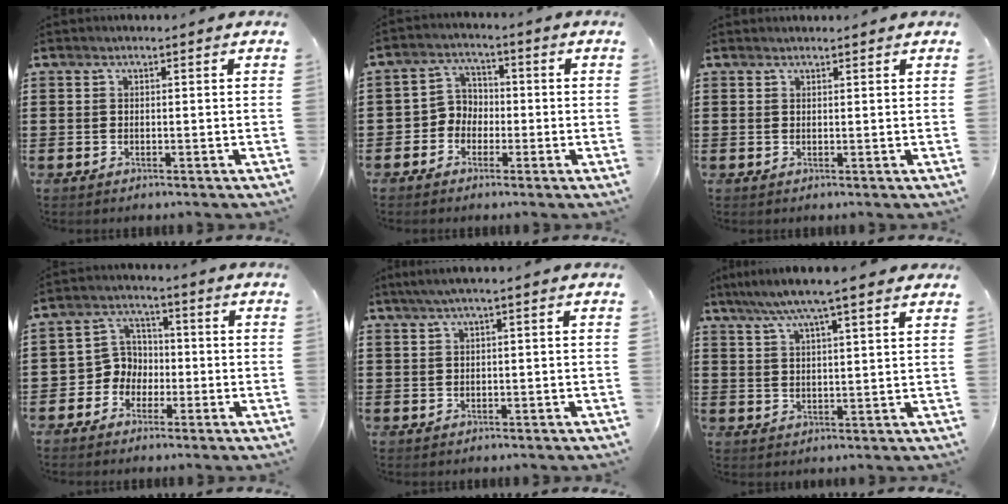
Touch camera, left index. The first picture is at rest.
{"total": 4.2, "force": [-1.8, 3.7, 1.0], "torque": [-0.041, 0.009, -0.042]}
{"total": 0.8, "force": [0.7, 0.0, 0.1], "torque": [-0.003, -0.001, 0.015]}
{"total": 5.0, "force": [-1.8, 4.5, 0.9], "torque": [-0.043, 0.008, -0.041]}
{"total": 1.6, "force": [0.4, 0.0, 1.6], "torque": [-0.027, -0.002, 0.007]}
{"total": 6.4, "force": [4.9, 0.0, 4.1], "torque": [-0.092, -0.011, 0.084]}